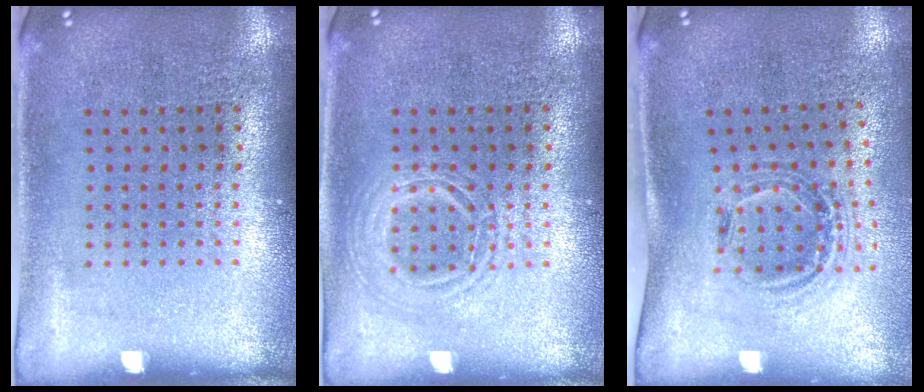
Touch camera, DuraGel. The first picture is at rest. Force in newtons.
{"total": 2.2, "press": 2.2, "slide": 0.3}
{"total": 1.1, "press": 1.0, "slide": 0.4}